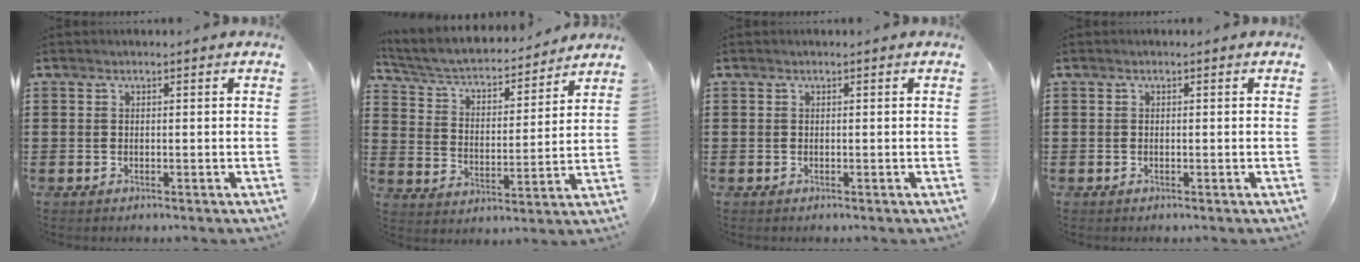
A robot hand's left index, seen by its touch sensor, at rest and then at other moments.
{"total": 4.3, "force": [3.8, 1.0, 1.7], "torque": [-0.053, -0.029, 0.057]}
{"total": 0.0}
{"total": 0.0}